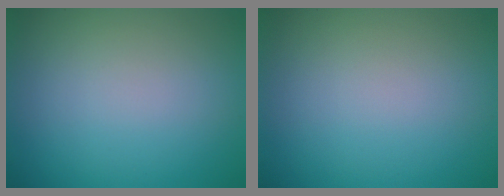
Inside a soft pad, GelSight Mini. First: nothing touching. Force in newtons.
{"total": 0.0}